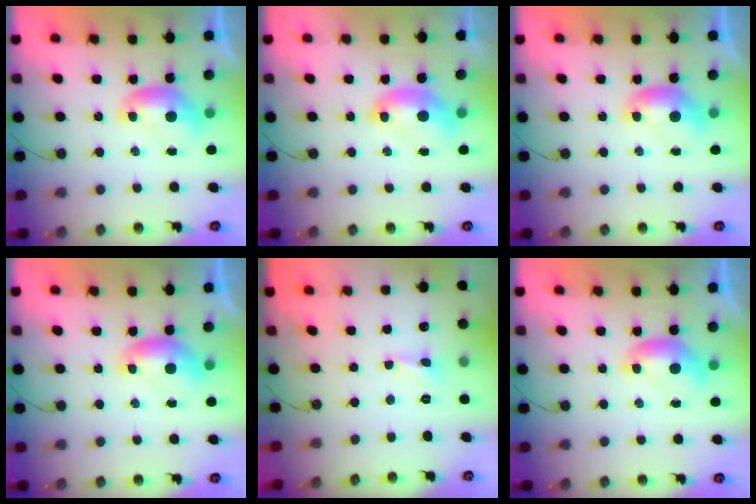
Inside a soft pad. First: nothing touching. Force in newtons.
{"total": 2.2, "press": 2.2, "slide": 0.1}
{"total": 0.0}
{"total": 0.0}
{"total": 1.9, "press": 1.8, "slide": 0.6}
{"total": 0.0}